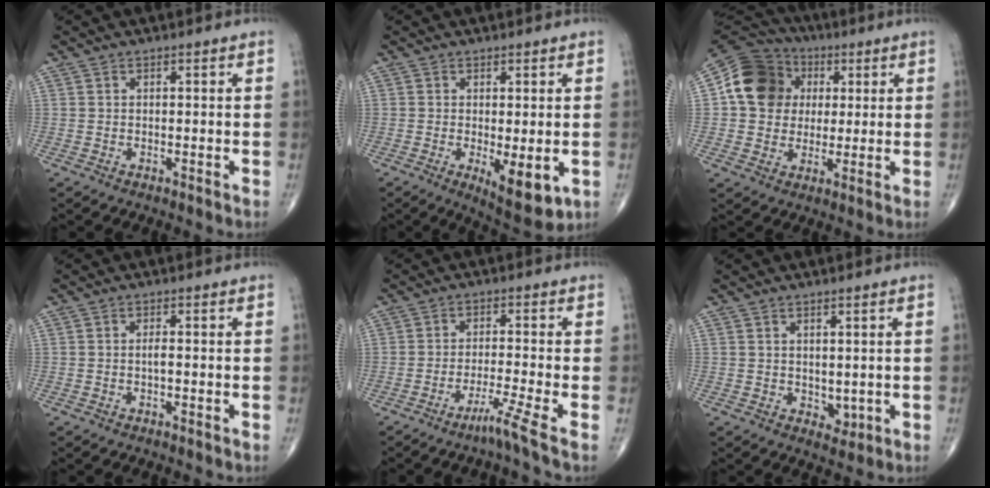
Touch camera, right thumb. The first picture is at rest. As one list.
[{"total": 7.5, "force": [-1.8, 2.7, 6.8], "torque": [-0.091, -0.021, -0.019]}, {"total": 14.4, "force": [2.6, 12.4, 7.0], "torque": [-0.109, 0.013, 0.039]}, {"total": 1.1, "force": [-0.2, 0.3, 1.1], "torque": [-0.017, 0.001, -0.006]}, {"total": 4.5, "force": [-3.1, -1.7, 2.8], "torque": [-0.068, 0.005, -0.068]}, {"total": 2.4, "force": [0.5, 1.7, 1.7], "torque": [-0.017, -0.010, 0.016]}]